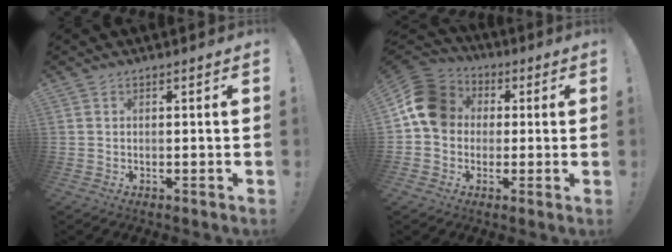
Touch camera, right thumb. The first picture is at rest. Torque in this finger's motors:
{"motor_torque": [1.66, 1.59, 0.78, -0.18, 0.04]}